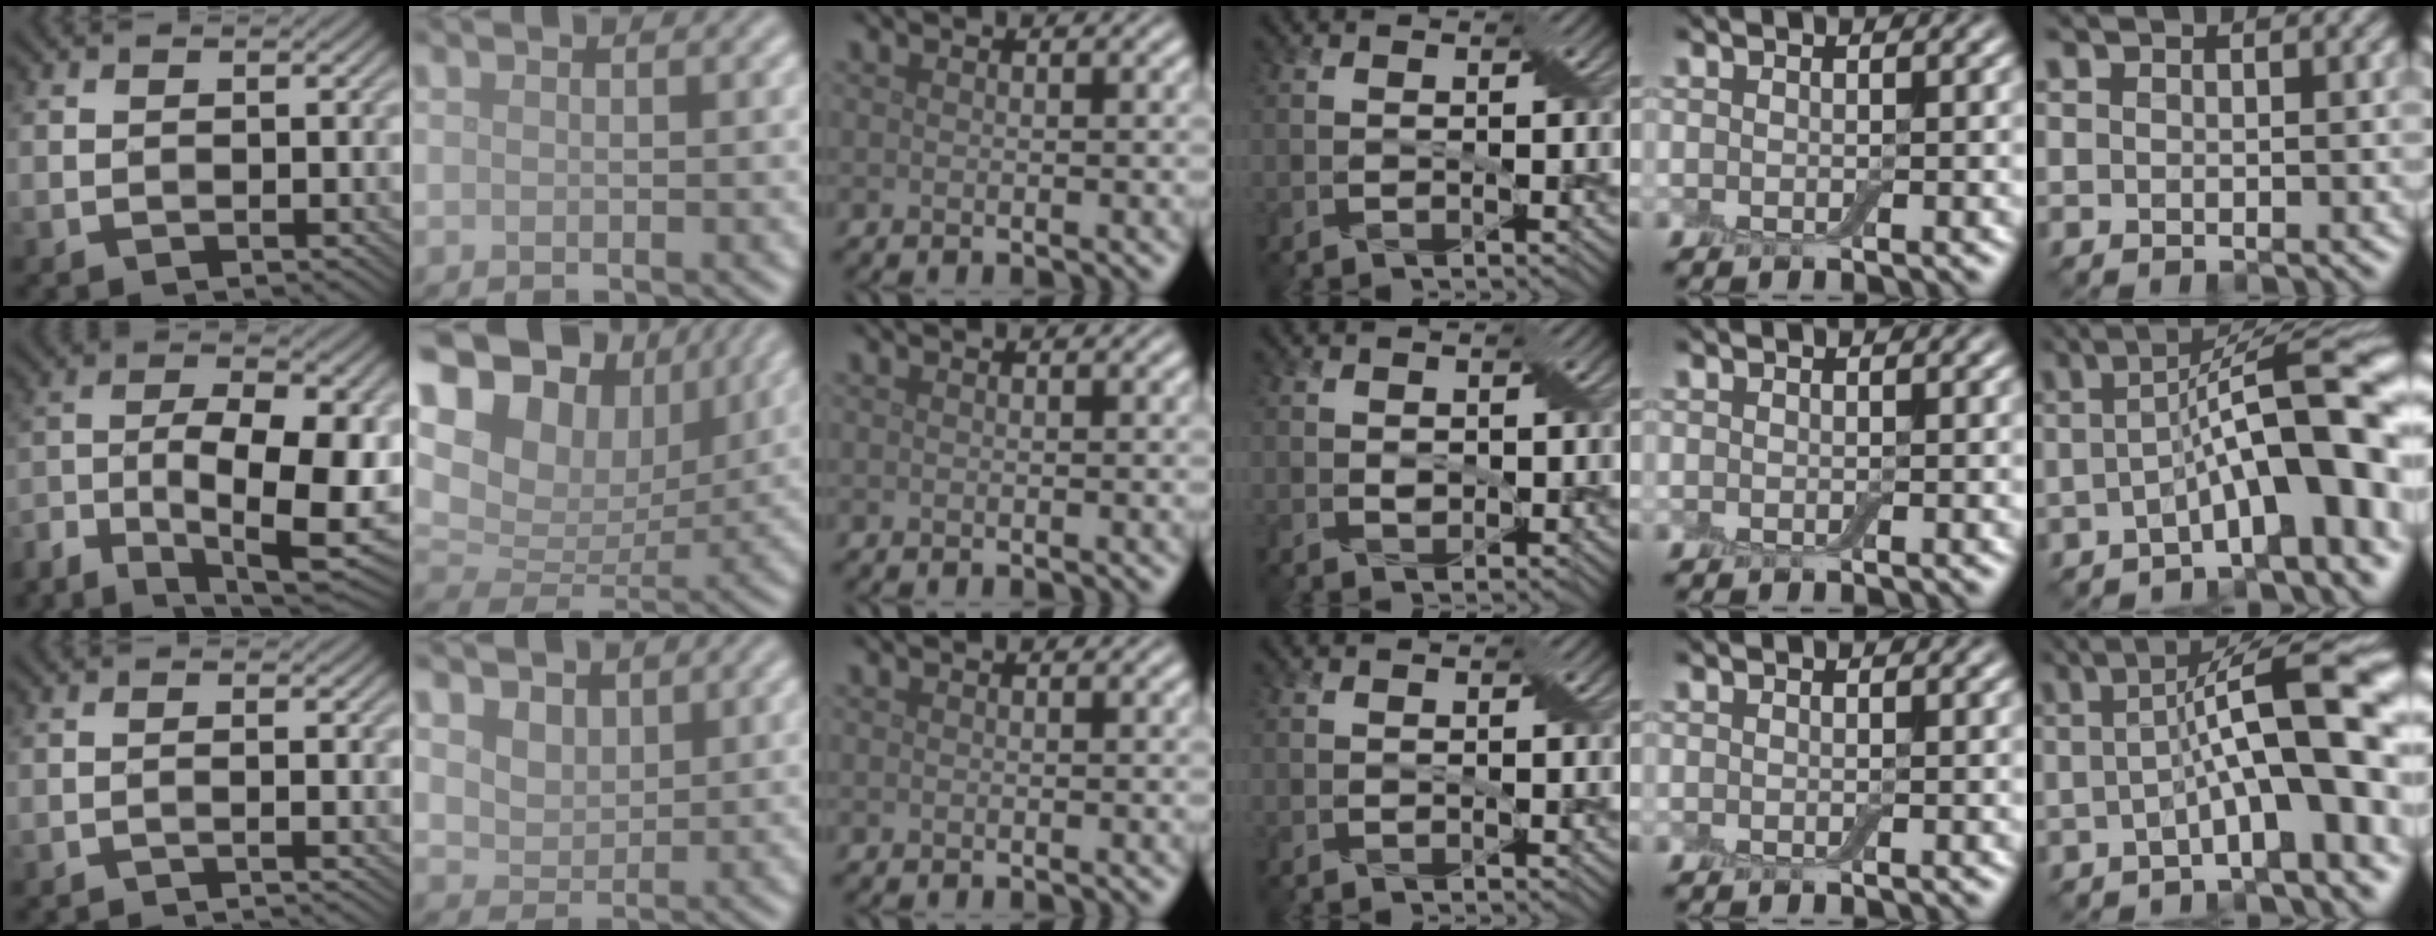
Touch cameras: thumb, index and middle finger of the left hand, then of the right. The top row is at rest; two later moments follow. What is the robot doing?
{"motion": "extract", "object": "backpack"}